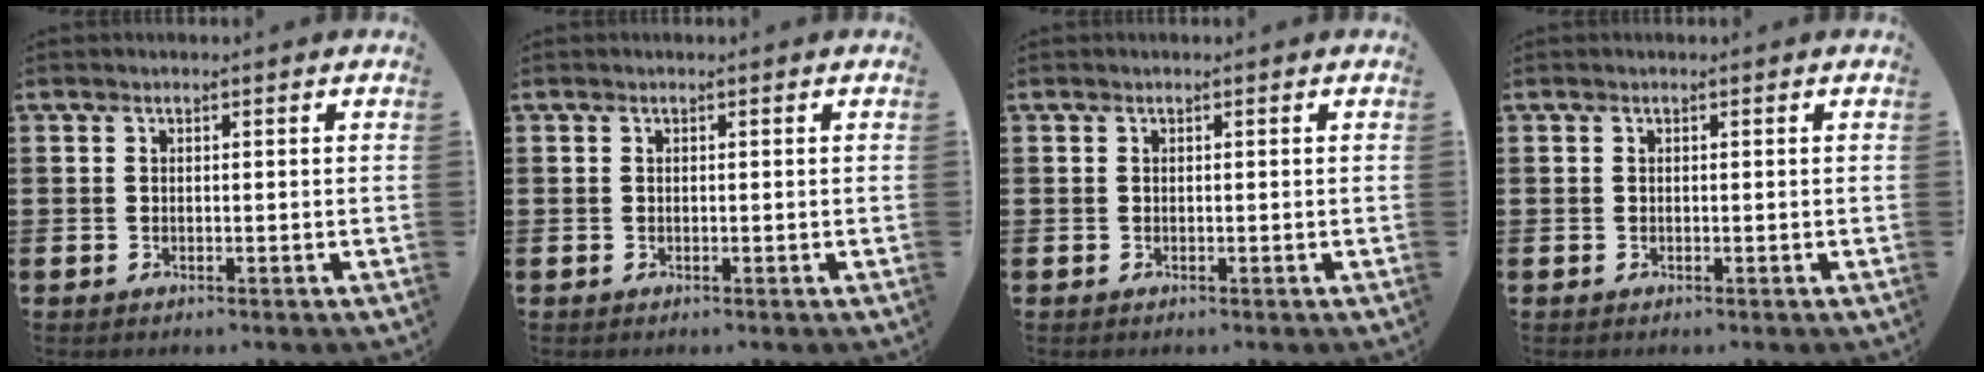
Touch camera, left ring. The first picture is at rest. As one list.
[{"total": 0.0}, {"total": 0.0}, {"total": 0.0}]